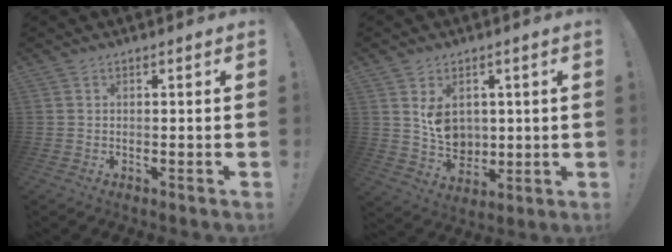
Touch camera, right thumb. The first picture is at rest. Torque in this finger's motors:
{"motor_torque": [0.08, 0.16, 0.38, 0.49, 0.17]}